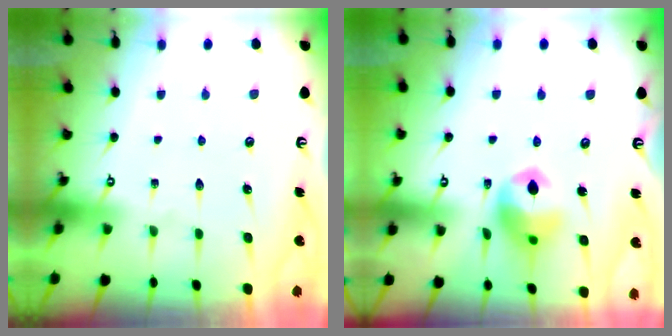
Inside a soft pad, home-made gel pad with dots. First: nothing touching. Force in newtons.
{"total": 12.3, "press": 12.2, "slide": 1.6}